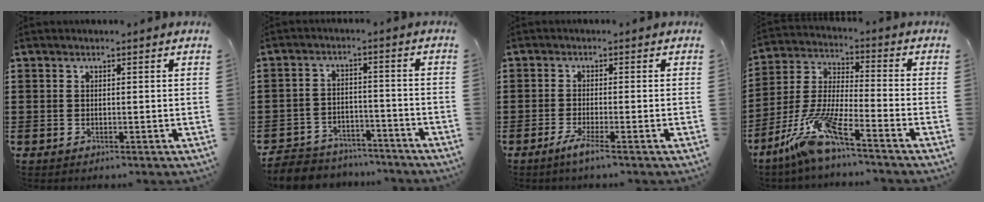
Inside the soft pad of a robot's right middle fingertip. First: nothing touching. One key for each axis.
{"total": 5.6, "fx": -5.4, "fy": 1.3, "fz": 0.4, "tx": -0.018, "ty": 0.010, "tz": -0.113}
{"total": 2.7, "fx": -1.7, "fy": -0.2, "fz": 2.1, "tx": -0.041, "ty": -0.008, "tz": -0.033}
{"total": 10.2, "fx": -7.8, "fy": 0.3, "fz": 6.6, "tx": -0.155, "ty": -0.015, "tz": -0.160}